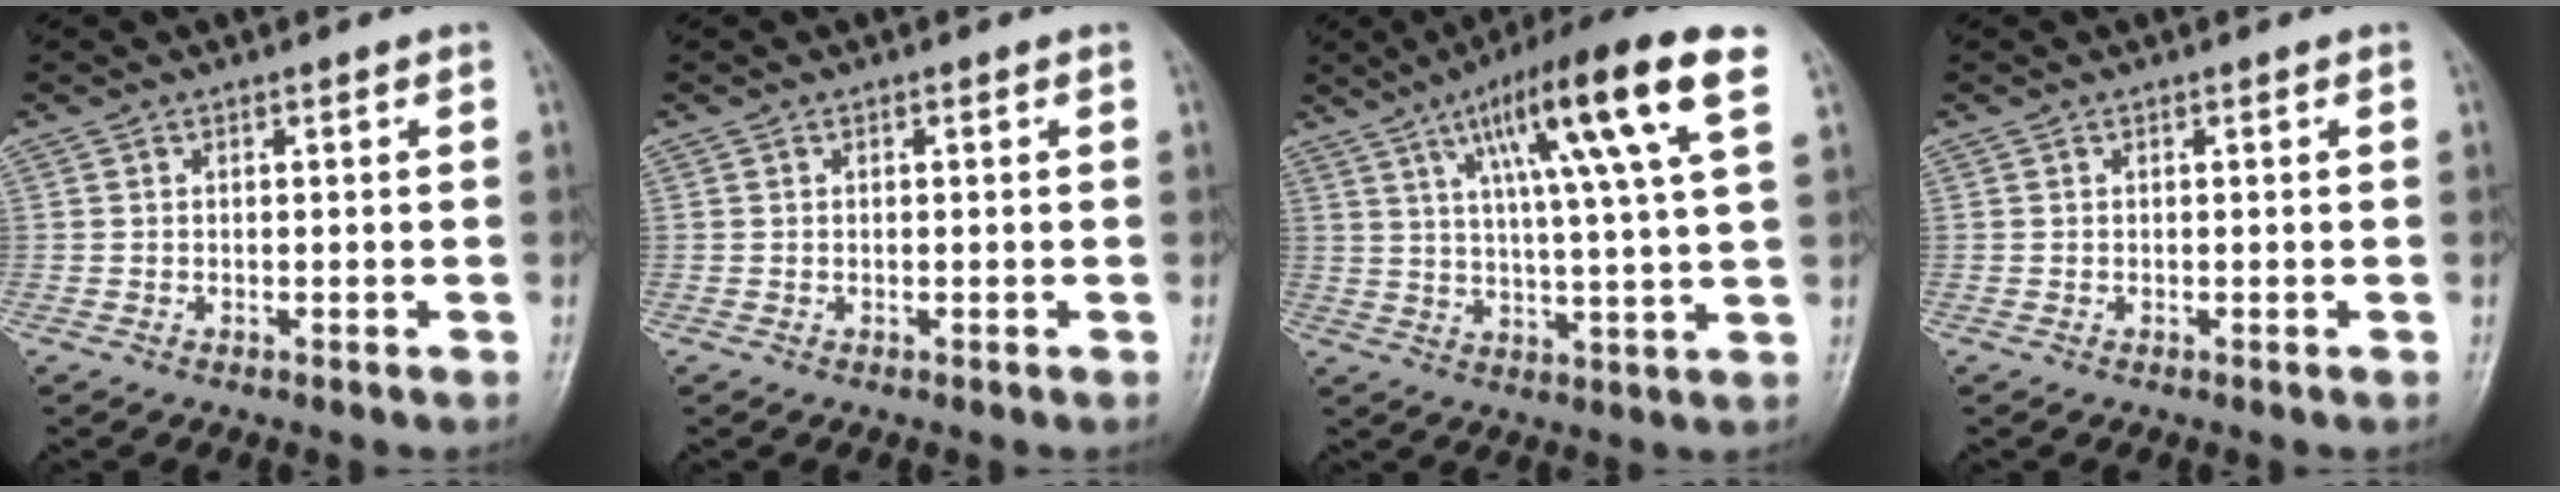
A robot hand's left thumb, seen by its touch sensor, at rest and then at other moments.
{"total": 0.0}
{"total": 17.6, "force": [7.7, 1.5, 15.7], "torque": [-0.248, -0.010, 0.117]}
{"total": 0.0}